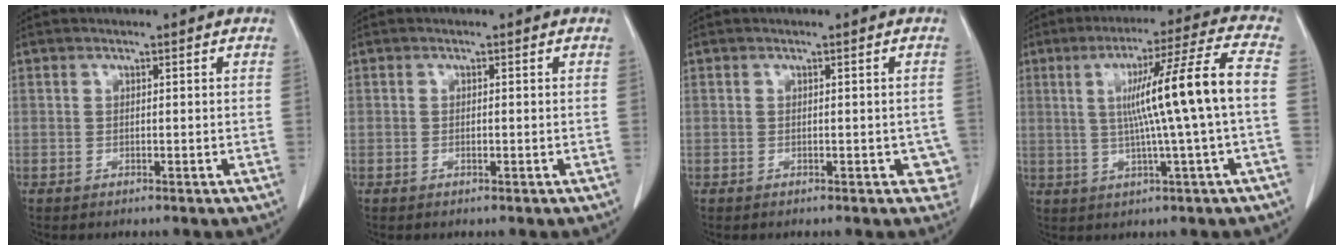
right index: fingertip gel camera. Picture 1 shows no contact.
{"total": 0.6, "force": [-0.2, 0.1, 0.5], "torque": [-0.012, 0.000, -0.004]}
{"total": 2.5, "force": [-0.8, 1.5, 1.8], "torque": [0.001, 0.004, -0.010]}
{"total": 13.4, "force": [0.3, -1.9, 13.3], "torque": [-0.211, 0.012, 0.008]}